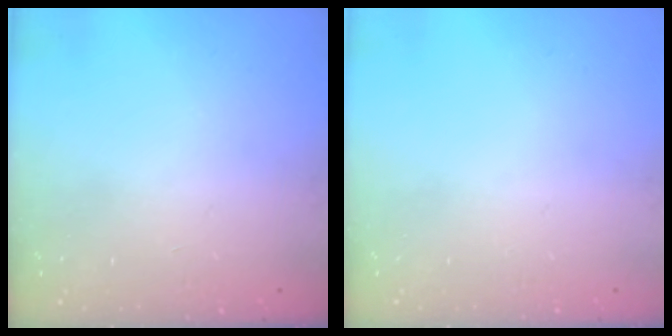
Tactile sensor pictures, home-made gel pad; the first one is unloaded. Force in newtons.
{"total": 0.0}